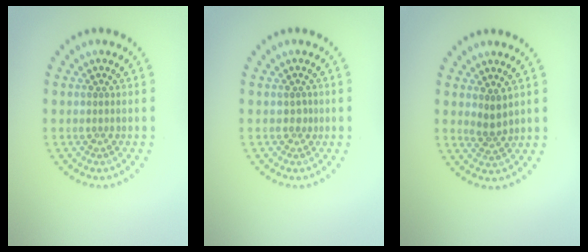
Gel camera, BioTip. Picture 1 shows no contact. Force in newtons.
{"total": 0.6, "press": 0.5, "slide": 0.3}
{"total": 1.7, "press": 1.4, "slide": 1.0}